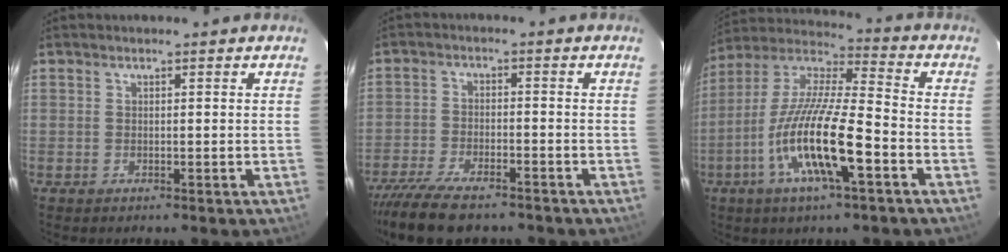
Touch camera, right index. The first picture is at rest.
{"total": 11.9, "force": [-9.8, 3.5, 5.7], "torque": [-0.135, -0.029, -0.172]}
{"total": 17.7, "force": [-7.1, 3.2, 15.9], "torque": [-0.312, -0.018, -0.144]}